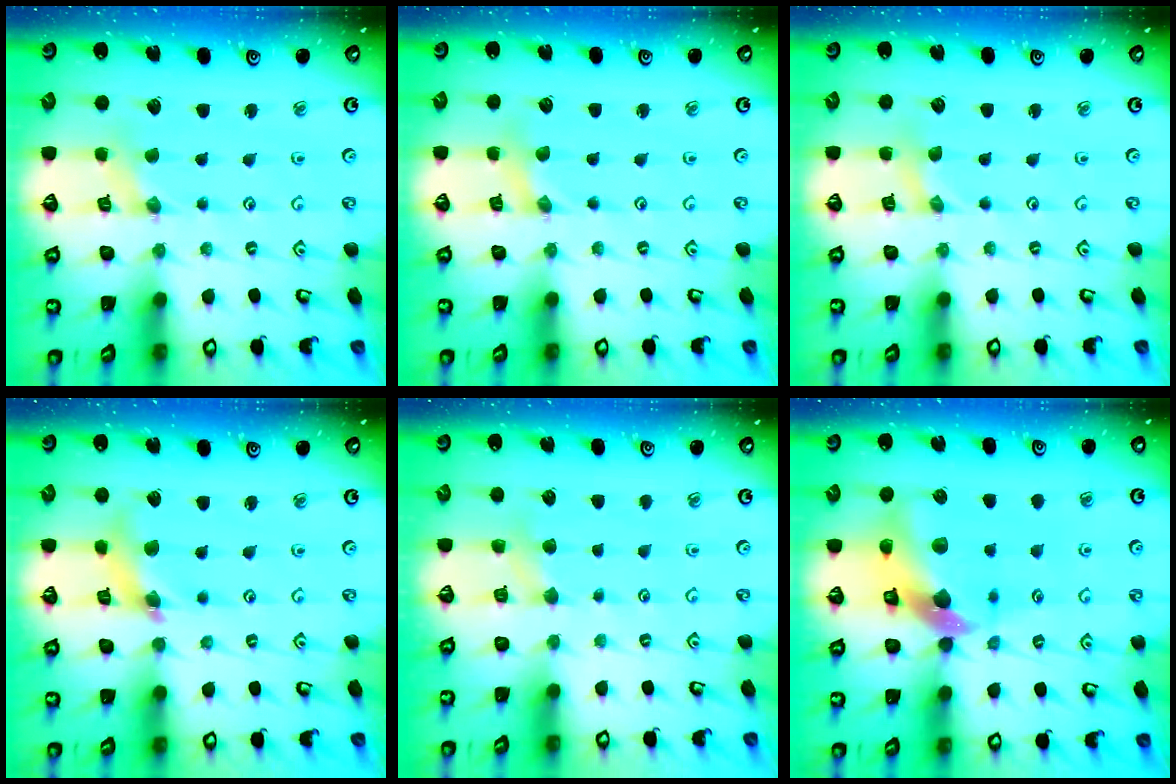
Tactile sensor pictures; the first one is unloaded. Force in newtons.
{"total": 1.4, "press": 1.4, "slide": 0.2}
{"total": 1.4, "press": 1.4, "slide": 0.3}
{"total": 8.9, "press": 8.9, "slide": 1.1}
{"total": 2.9, "press": 2.8, "slide": 0.4}
{"total": 12.0, "press": 11.9, "slide": 1.6}